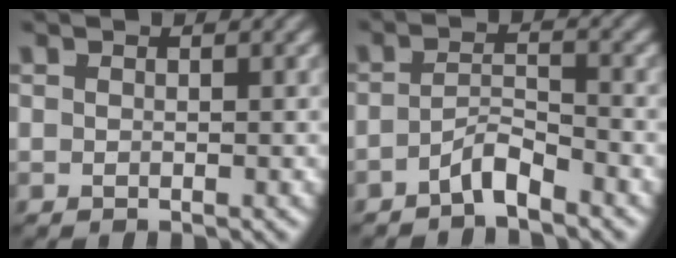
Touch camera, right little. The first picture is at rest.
{"total": 3.0, "force": [-2.6, 0.4, 1.4], "torque": [-0.015, -0.010, -0.042]}